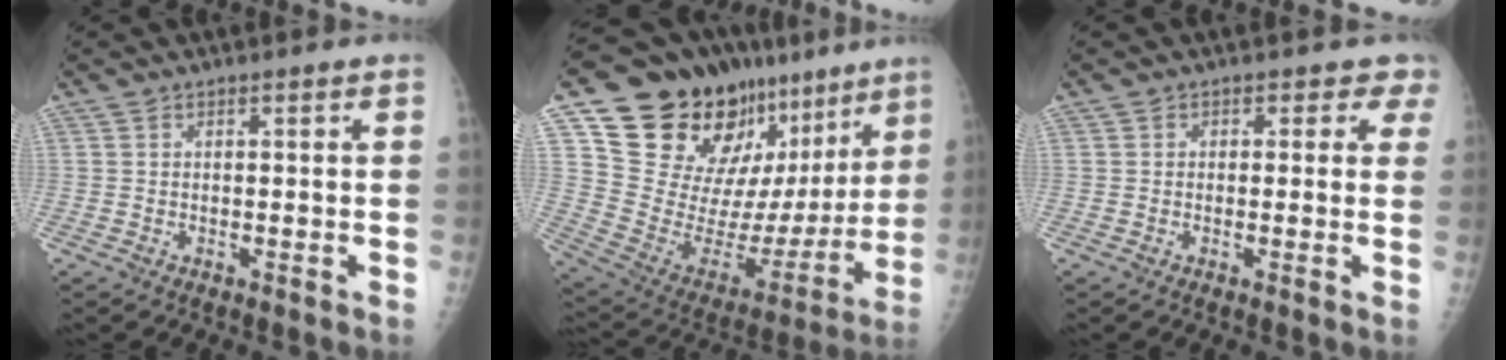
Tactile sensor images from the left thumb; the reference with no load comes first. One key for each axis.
{"total": 28.9, "fx": 16.9, "fy": 15.5, "fz": 17.5, "tx": -0.227, "ty": -0.041, "tz": 0.281}
{"total": 2.8, "fx": 1.6, "fy": 2.3, "fz": -0.2, "tx": 0.041, "ty": -0.005, "tz": -0.002}